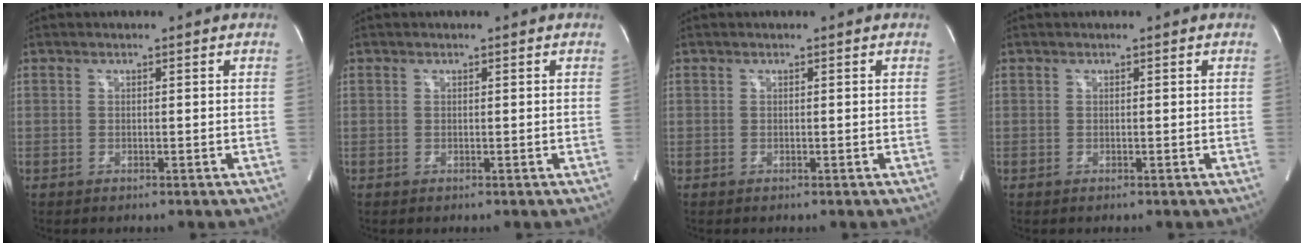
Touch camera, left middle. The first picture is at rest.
{"total": 0.0}
{"total": 0.0}
{"total": 0.0}